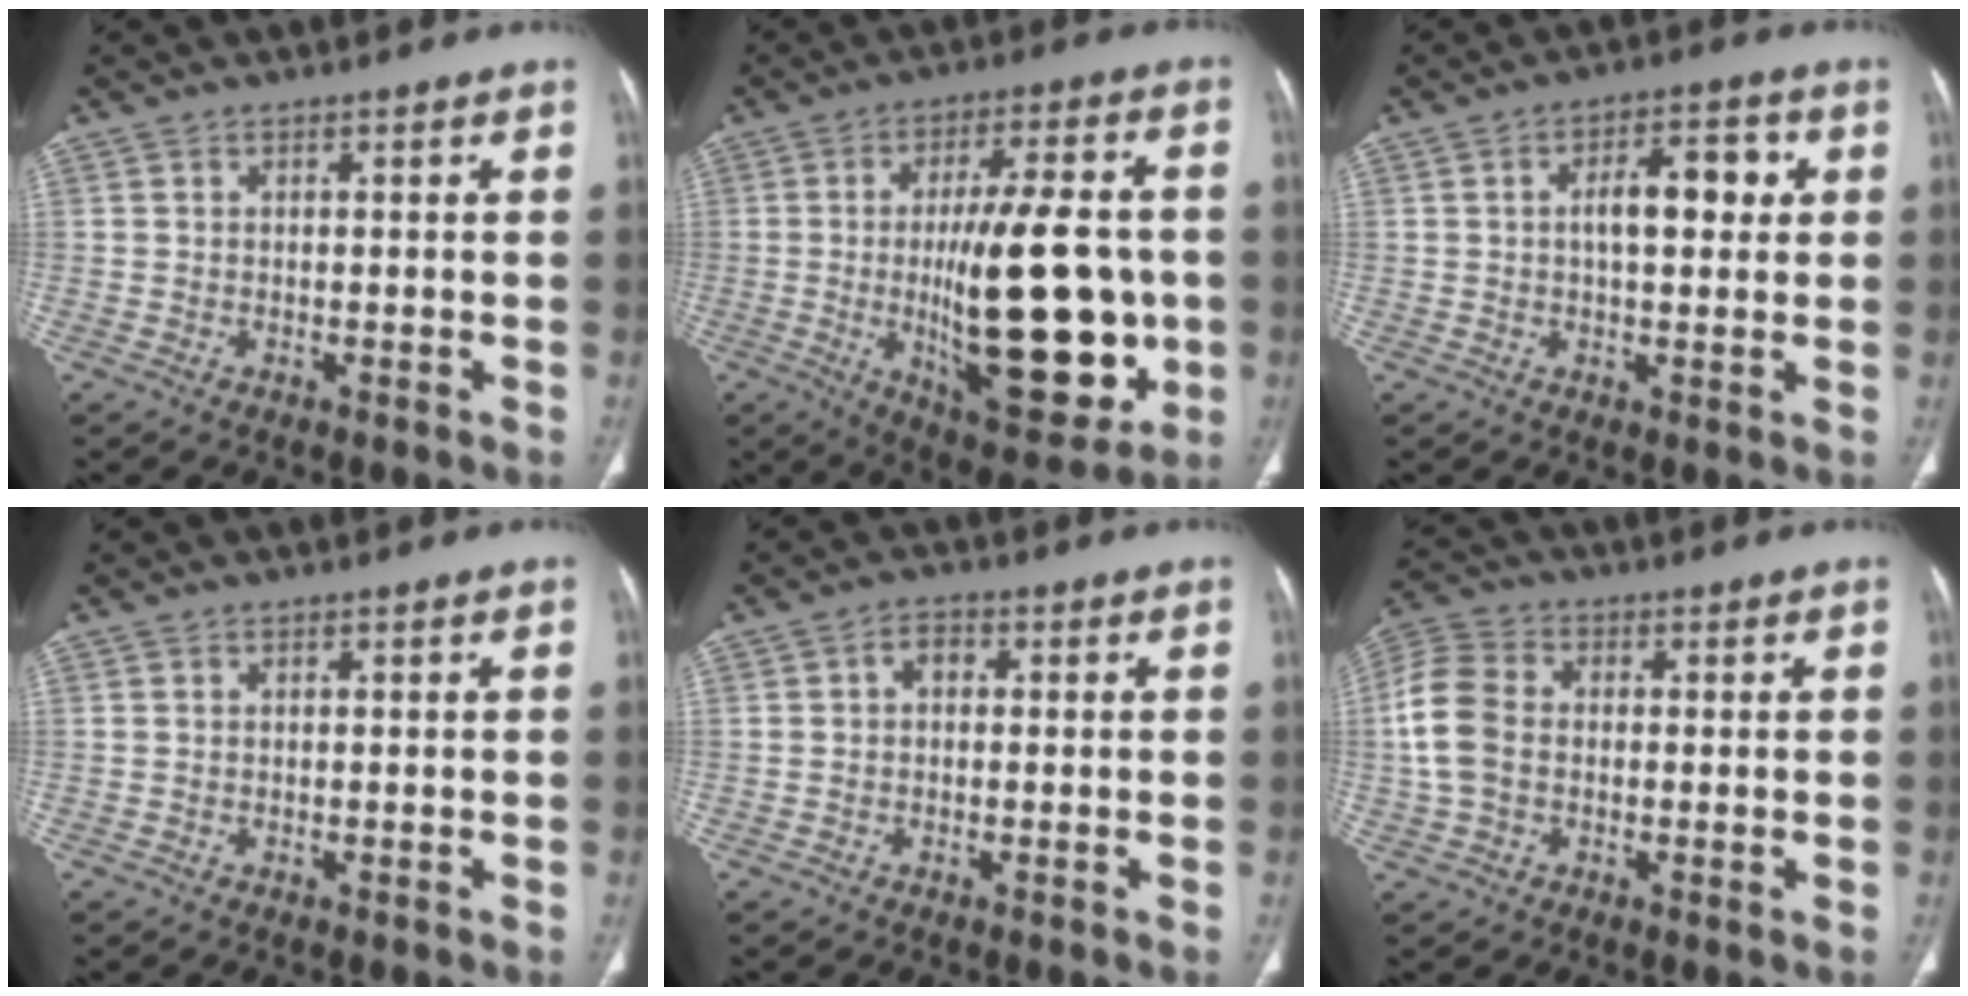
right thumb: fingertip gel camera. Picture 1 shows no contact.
{"total": 25.8, "force": [-2.8, 9.5, 23.8], "torque": [-0.344, -0.007, -0.027]}
{"total": 8.3, "force": [1.4, 4.0, 7.1], "torque": [-0.092, 0.014, 0.017]}
{"total": 0.0}
{"total": 2.5, "force": [0.2, 1.8, 1.7], "torque": [-0.016, 0.007, -0.002]}
{"total": 9.0, "force": [-0.1, 6.5, 6.2], "torque": [-0.134, 0.021, -0.010]}